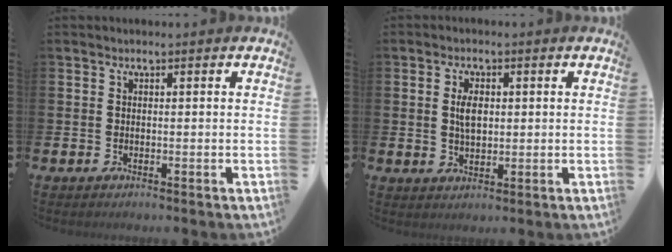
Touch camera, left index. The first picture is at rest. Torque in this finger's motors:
{"motor_torque": [0.35, -0.28, 0.12, 0.14]}